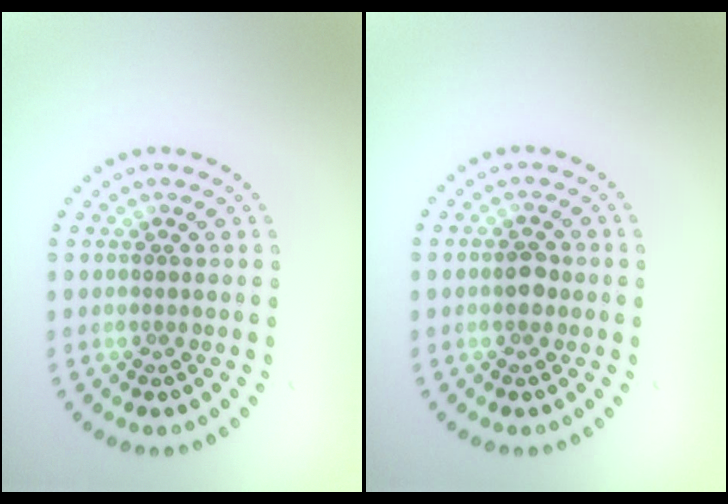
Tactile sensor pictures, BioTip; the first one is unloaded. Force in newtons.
{"total": 1.6, "press": 1.6, "slide": 0.1}